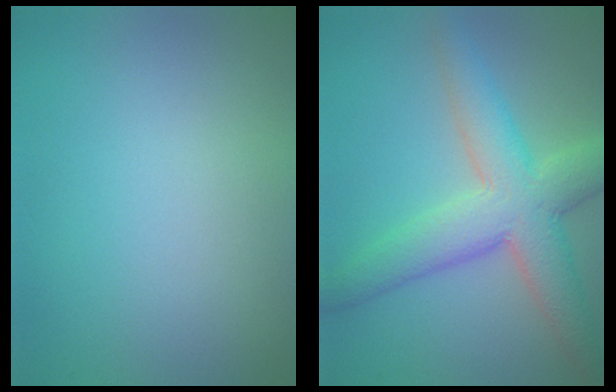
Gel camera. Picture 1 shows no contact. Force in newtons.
{"total": 6.9, "press": 6.9, "slide": 0.4}